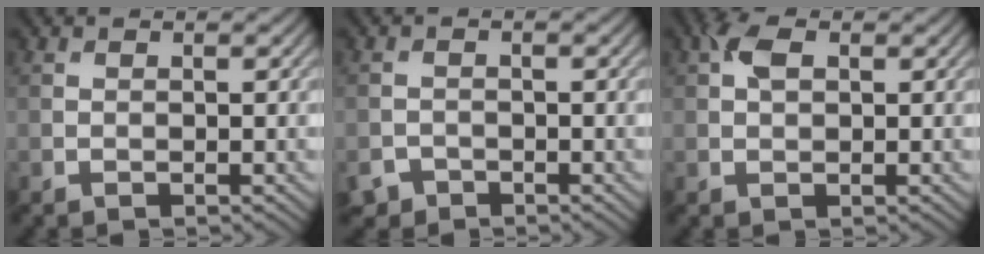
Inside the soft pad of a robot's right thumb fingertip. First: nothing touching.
{"total": 1.8, "force": [-1.4, 1.1, 0.2], "torque": [-0.002, -0.002, -0.032]}
{"total": 2.9, "force": [1.0, 1.7, 2.2], "torque": [-0.048, 0.007, 0.014]}